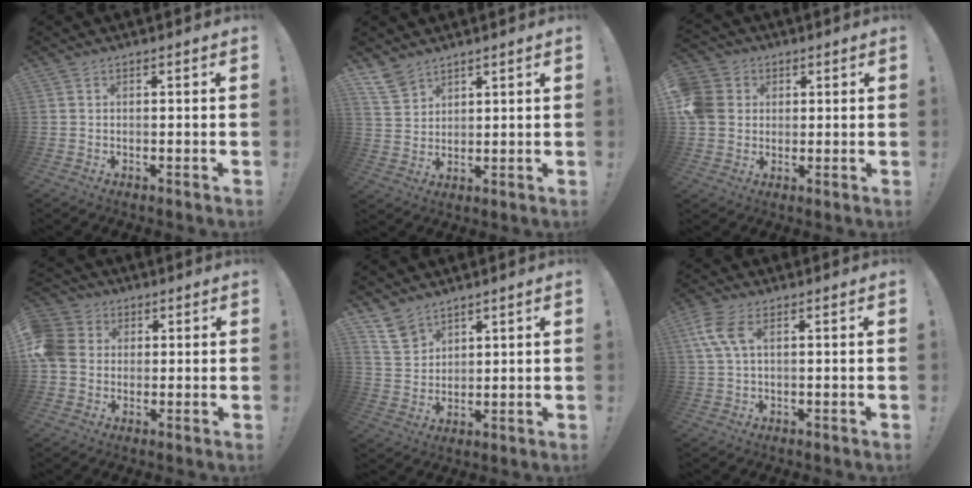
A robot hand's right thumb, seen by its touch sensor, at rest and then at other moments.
{"total": 7.3, "force": [5.7, 4.3, 1.7], "torque": [-0.041, -0.033, 0.114]}
{"total": 8.8, "force": [1.5, 7.9, 3.6], "torque": [-0.076, 0.004, 0.032]}
{"total": 9.0, "force": [0.5, 7.9, 4.3], "torque": [-0.089, 0.016, 0.013]}
{"total": 8.2, "force": [6.2, 5.0, 2.0], "torque": [-0.041, -0.036, 0.124]}
{"total": 7.0, "force": [2.1, 3.1, 5.9], "torque": [-0.125, 0.001, 0.041]}